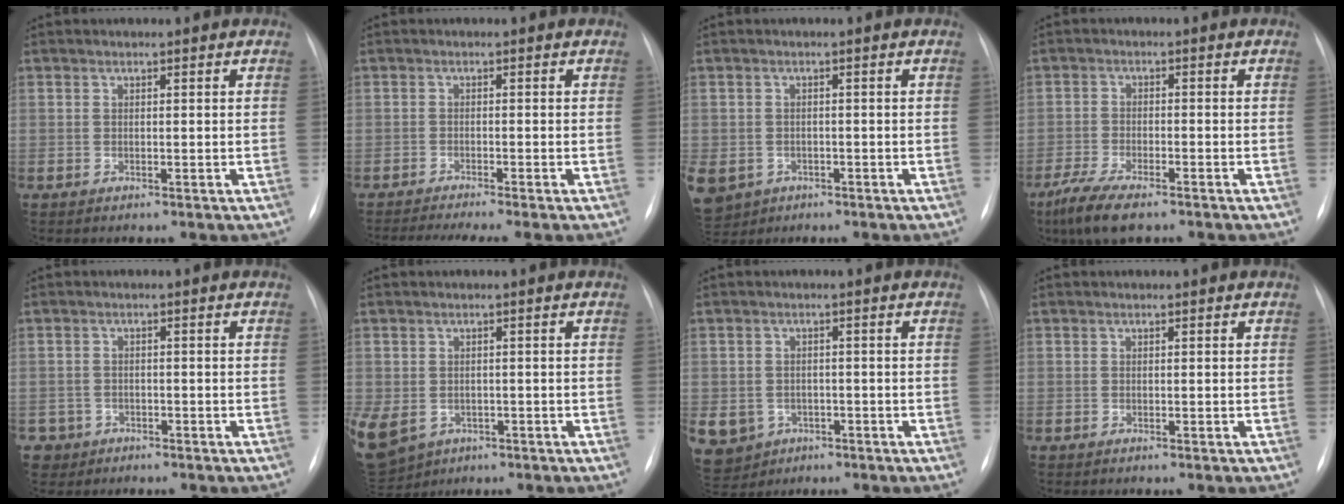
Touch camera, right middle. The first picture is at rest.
{"total": 8.3, "force": [-7.1, -0.6, 4.3], "torque": [-0.052, -0.014, -0.108]}
{"total": 12.5, "force": [-5.7, 10.2, 4.6], "torque": [-0.152, -0.008, -0.075]}
{"total": 7.3, "force": [-5.3, 1.7, 4.7], "torque": [-0.095, -0.017, -0.090]}
{"total": 3.0, "force": [-1.7, 2.5, -0.5], "torque": [0.009, 0.011, -0.028]}
{"total": 20.3, "force": [-8.3, 16.2, 9.1], "torque": [-0.315, -0.024, -0.113]}
{"total": 11.2, "force": [-4.5, 9.7, 3.5], "torque": [-0.107, 0.008, -0.053]}
{"total": 0.0}